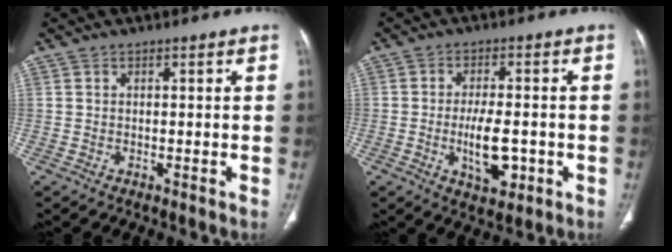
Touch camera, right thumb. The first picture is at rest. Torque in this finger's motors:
{"motor_torque": [3.32, 1.69, 1.39, -1.38, 0.59]}